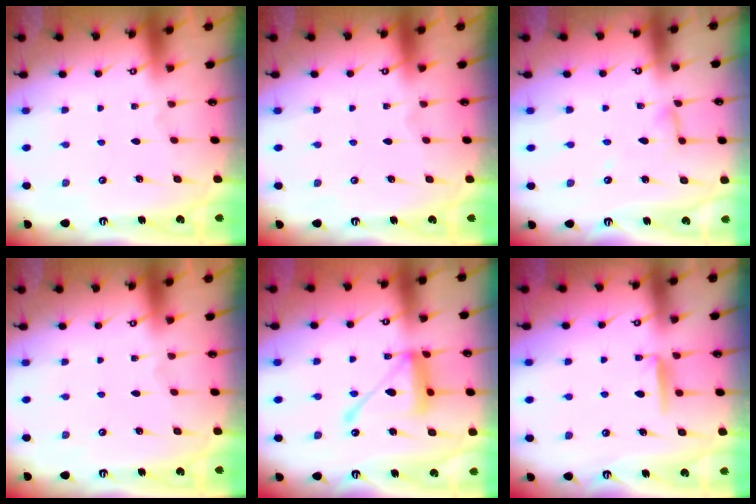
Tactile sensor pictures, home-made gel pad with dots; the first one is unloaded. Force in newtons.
{"total": 0.0}
{"total": 4.2, "press": 4.2, "slide": 0.2}
{"total": 0.0}
{"total": 15.5, "press": 15.5, "slide": 1.5}
{"total": 5.8, "press": 5.8, "slide": 0.7}